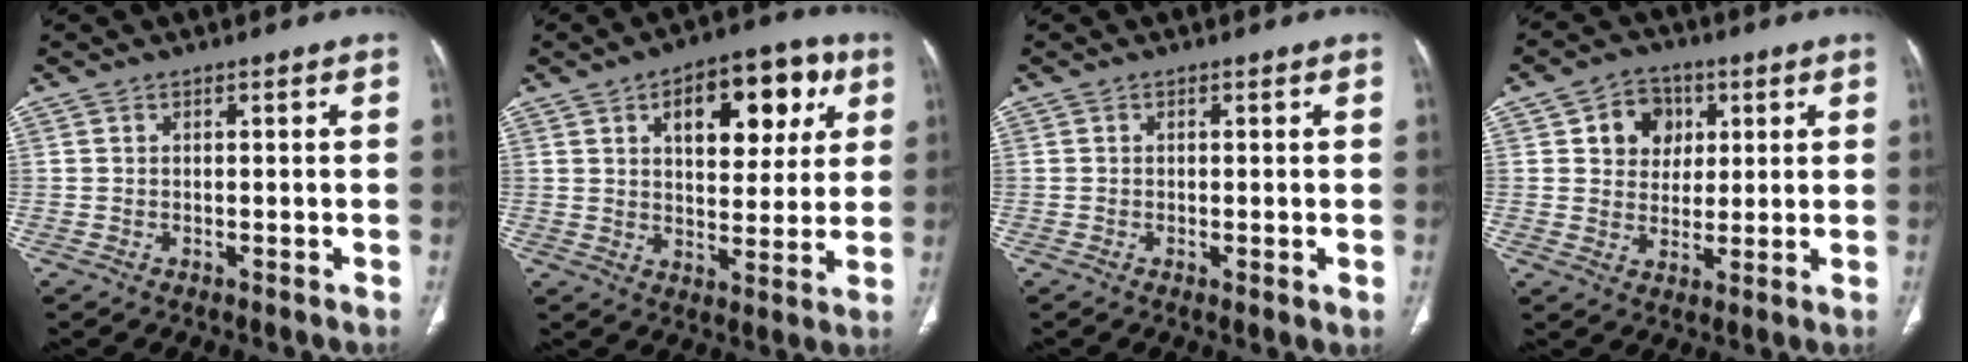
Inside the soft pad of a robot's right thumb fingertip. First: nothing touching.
{"total": 16.3, "force": [6.3, 8.6, 12.3], "torque": [-0.117, -0.004, 0.089]}
{"total": 1.4, "force": [-0.2, 0.3, 1.3], "torque": [-0.028, -0.007, -0.004]}
{"total": 8.2, "force": [2.6, 6.9, 3.5], "torque": [-0.016, -0.004, 0.041]}